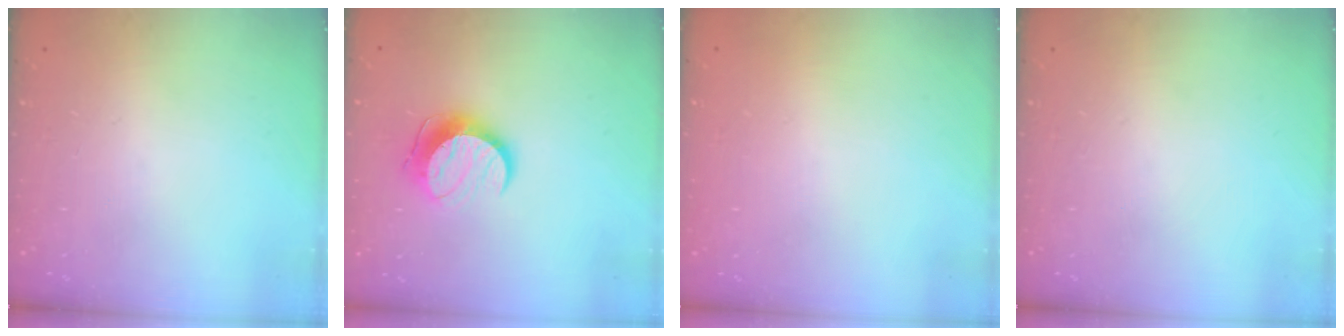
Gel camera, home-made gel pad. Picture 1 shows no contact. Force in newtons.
{"total": 10.4, "press": 10.4, "slide": 0.2}
{"total": 0.5, "press": 0.5, "slide": 0.1}
{"total": 0.0}